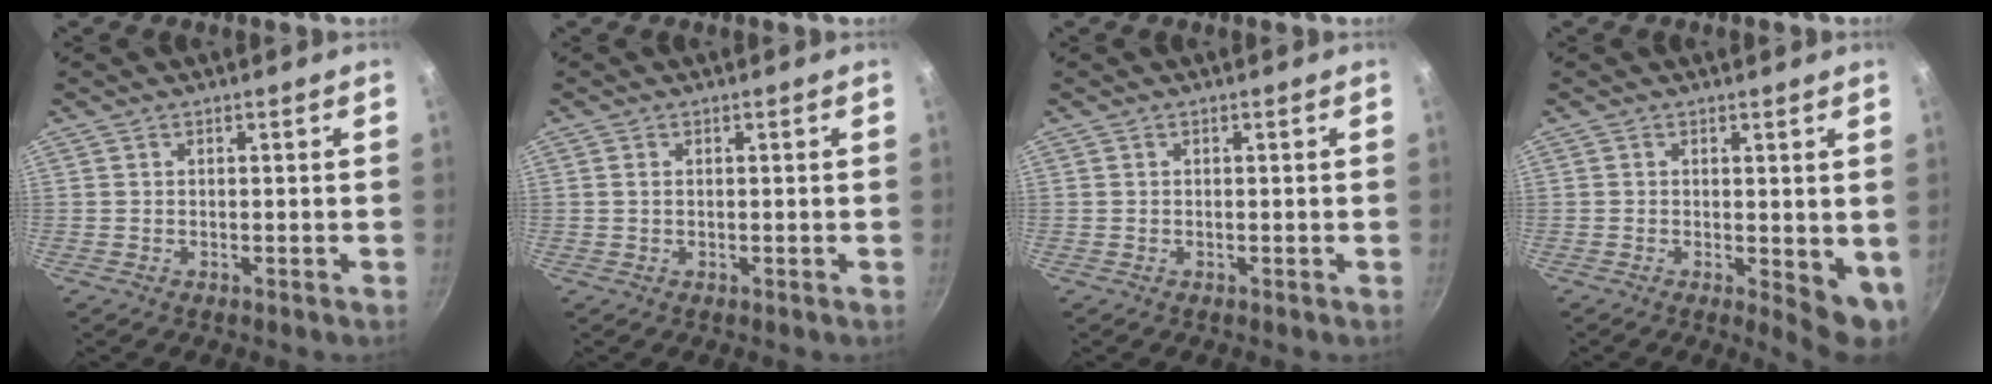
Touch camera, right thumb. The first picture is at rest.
{"total": 0.7, "force": [0.2, 0.5, 0.5], "torque": [-0.010, 0.000, 0.004]}
{"total": 0.0}
{"total": 6.3, "force": [0.1, 2.7, 5.7], "torque": [-0.067, -0.011, 0.006]}